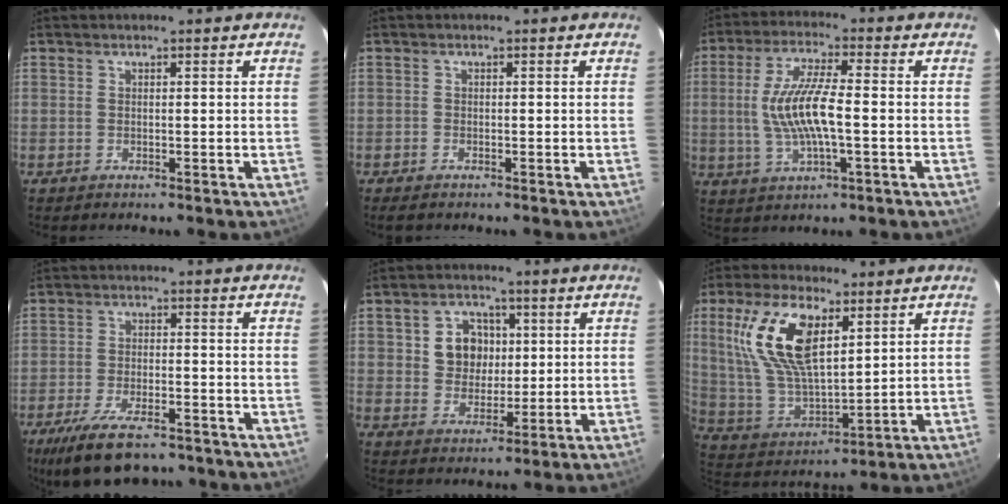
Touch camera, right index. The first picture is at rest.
{"total": 1.4, "force": [-1.2, 0.5, 0.5], "torque": [-0.013, -0.004, -0.022]}
{"total": 10.9, "force": [-0.9, 2.6, 10.6], "torque": [-0.210, -0.001, -0.015]}
{"total": 13.8, "force": [-10.3, 5.1, 7.7], "torque": [-0.167, -0.027, -0.171]}
{"total": 7.7, "force": [1.5, 6.8, 3.3], "torque": [-0.069, 0.023, 0.035]}
{"total": 17.2, "force": [7.0, 7.4, 13.8], "torque": [-0.279, 0.011, 0.148]}